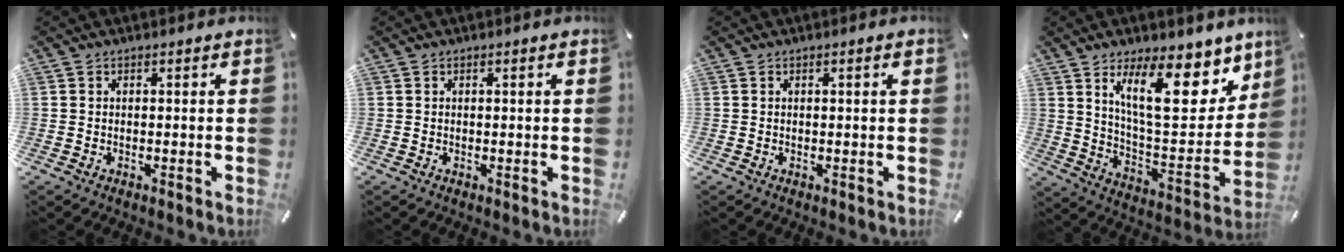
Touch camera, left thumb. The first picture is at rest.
{"total": 0.5, "force": [0.1, 0.0, 0.5], "torque": [-0.008, 0.000, 0.001]}
{"total": 0.9, "force": [0.2, 0.0, 0.9], "torque": [-0.016, -0.001, 0.003]}
{"total": 20.7, "force": [11.6, 8.4, 14.9], "torque": [-0.221, -0.071, 0.191]}